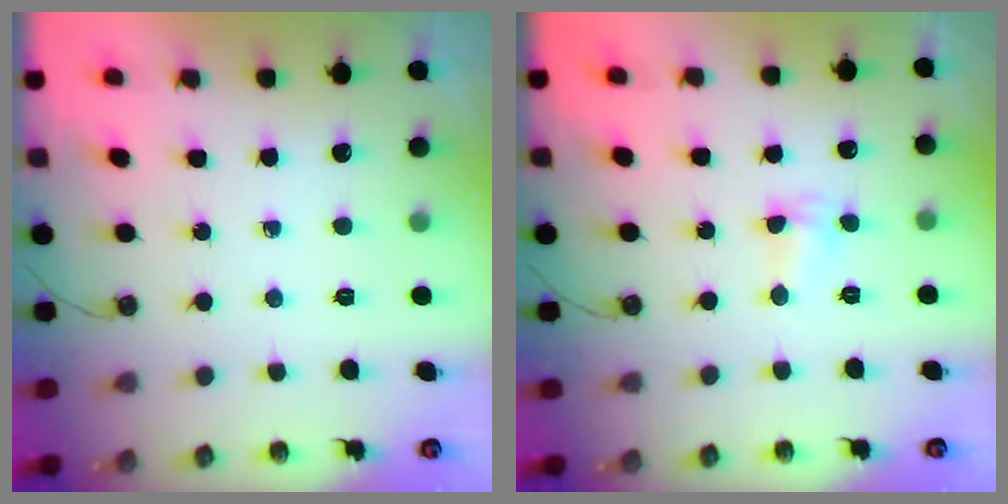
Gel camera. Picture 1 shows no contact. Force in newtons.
{"total": 5.8, "press": 4.7, "slide": 3.4}